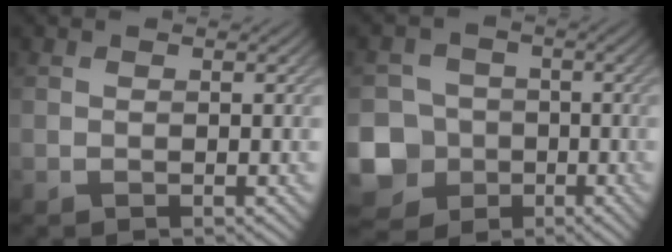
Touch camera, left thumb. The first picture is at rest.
{"total": 11.9, "force": [-4.4, 10.5, 3.3], "torque": [-0.117, -0.042, -0.099]}